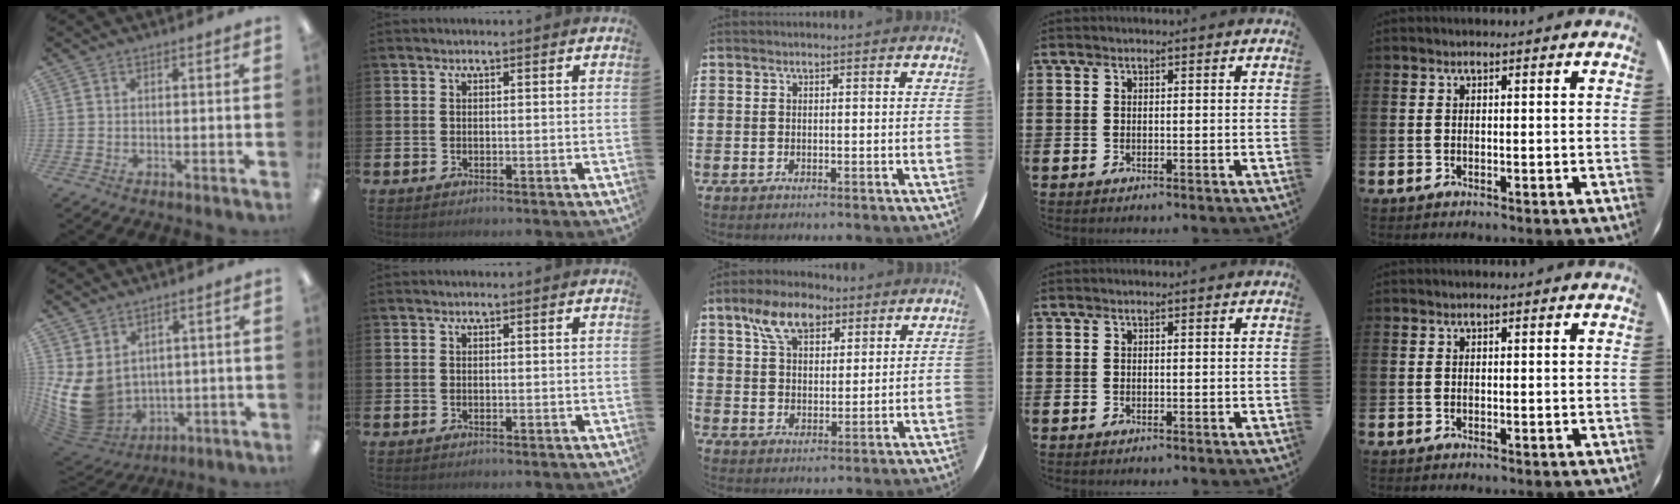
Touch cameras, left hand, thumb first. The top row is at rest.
{"thumb": {"total": 10.9, "force": [1.6, 8.9, 6.2], "torque": [-0.164, -0.028, 0.040]}, "middle": {"total": 8.0, "force": [5.2, 4.5, 4.1], "torque": [-0.075, 0.000, 0.093]}}